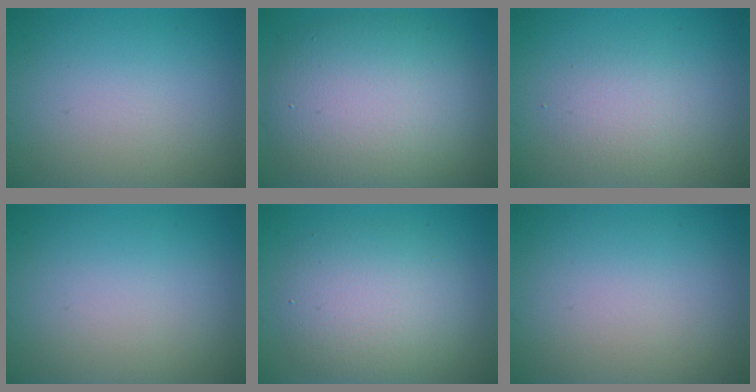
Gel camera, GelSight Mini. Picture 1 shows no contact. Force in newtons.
{"total": 10.4, "press": 10.4, "slide": 0.2}
{"total": 2.0, "press": 2.0, "slide": 0.1}
{"total": 0.0}
{"total": 5.3, "press": 5.3, "slide": 0.3}
{"total": 0.0}